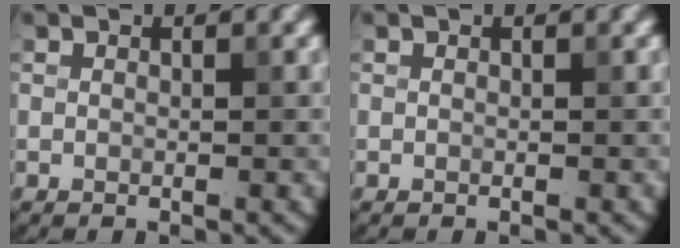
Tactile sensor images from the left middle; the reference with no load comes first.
{"total": 0.0}